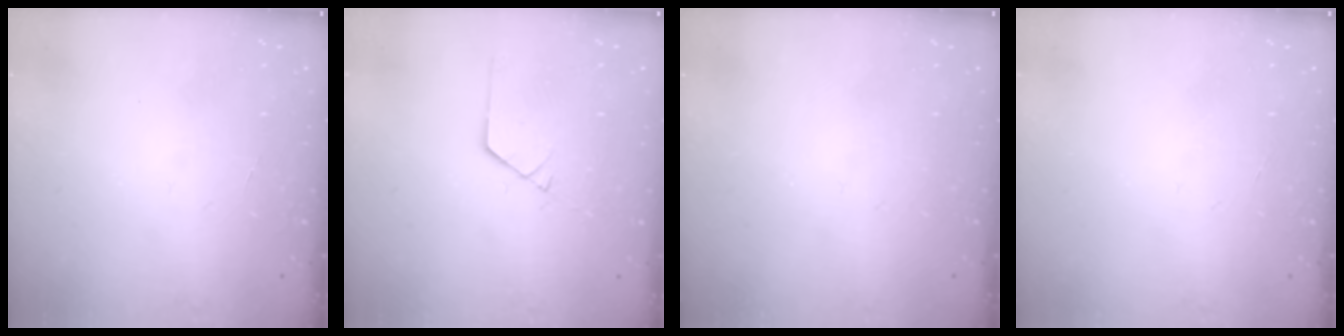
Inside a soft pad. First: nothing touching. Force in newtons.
{"total": 1.2, "press": 1.2, "slide": 0.1}
{"total": 0.0}
{"total": 0.0}